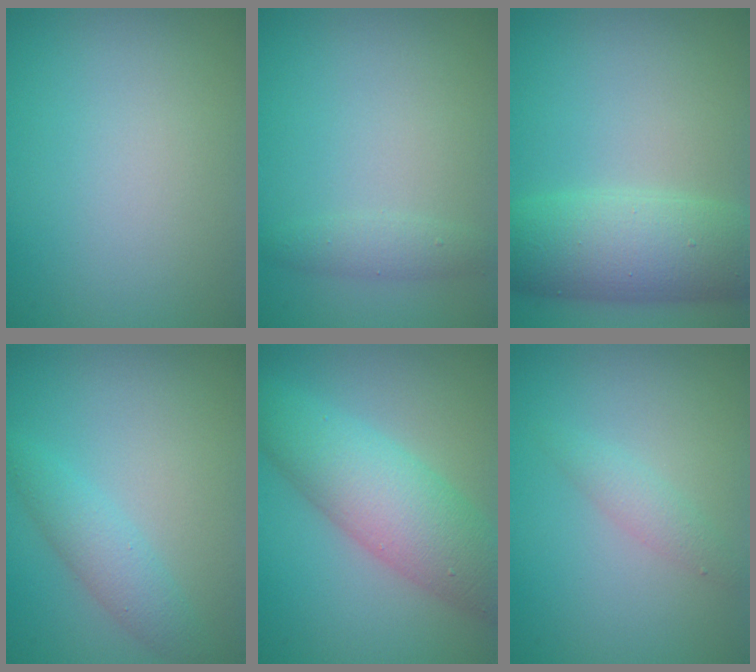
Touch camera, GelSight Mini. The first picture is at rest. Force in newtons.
{"total": 1.4, "press": 1.4, "slide": 0.1}
{"total": 7.2, "press": 7.2, "slide": 0.2}
{"total": 2.6, "press": 2.6, "slide": 0.0}
{"total": 7.3, "press": 7.3, "slide": 0.2}
{"total": 1.5, "press": 1.5, "slide": 0.0}